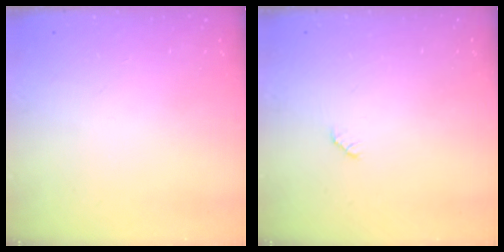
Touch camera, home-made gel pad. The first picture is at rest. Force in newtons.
{"total": 2.5, "press": 2.5, "slide": 0.4}